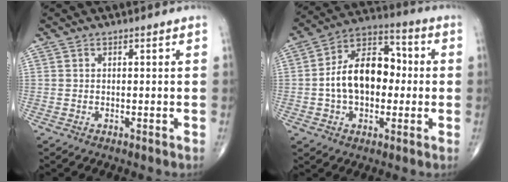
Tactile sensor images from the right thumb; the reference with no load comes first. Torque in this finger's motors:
{"motor_torque": [2.12, 2.02, 1.34, -0.12, 0.10]}